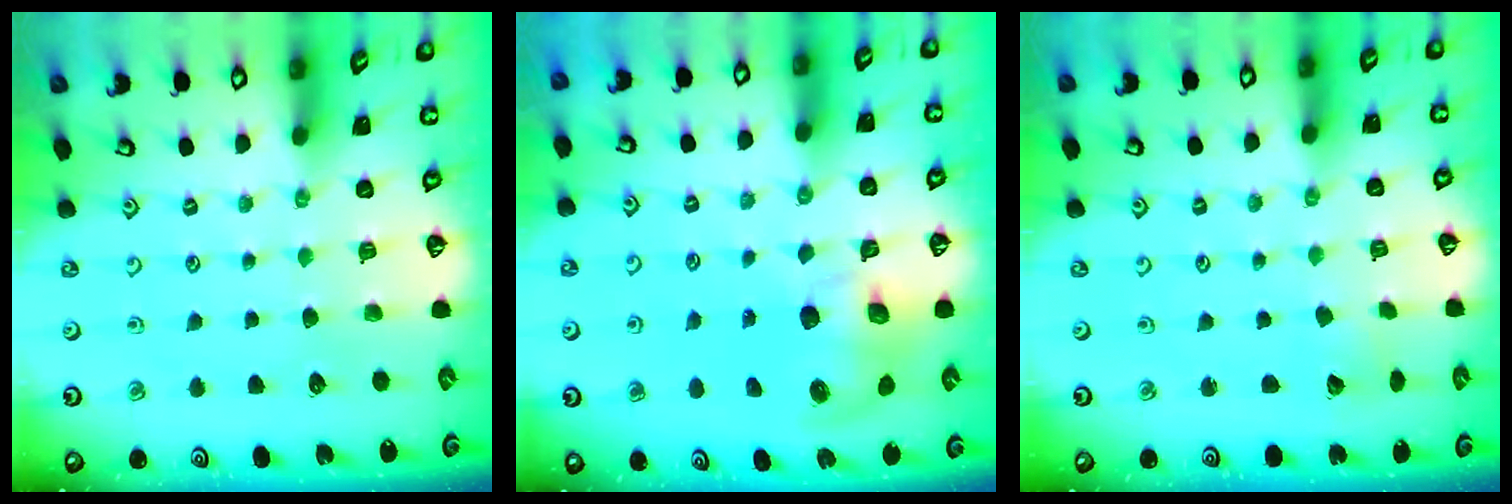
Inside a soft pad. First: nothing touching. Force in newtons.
{"total": 10.5, "press": 10.4, "slide": 1.8}
{"total": 2.3, "press": 2.3, "slide": 0.1}